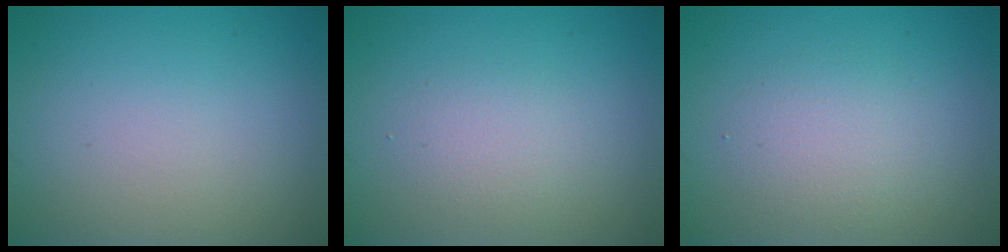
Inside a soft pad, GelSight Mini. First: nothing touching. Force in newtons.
{"total": 1.7, "press": 1.7, "slide": 0.2}
{"total": 2.3, "press": 2.3, "slide": 0.2}